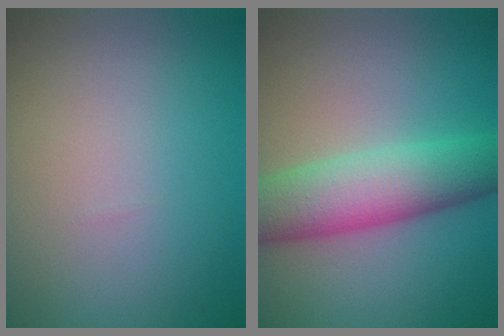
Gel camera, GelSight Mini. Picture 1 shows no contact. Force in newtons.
{"total": 7.5, "press": 7.5, "slide": 0.1}